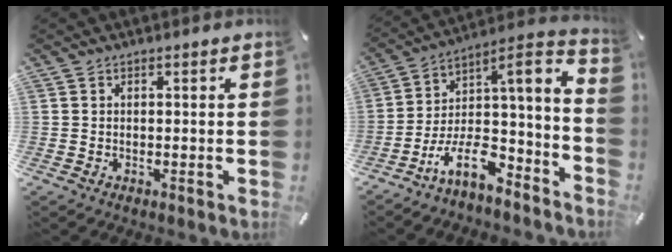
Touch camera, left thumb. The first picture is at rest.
{"total": 10.7, "force": [-5.7, 3.4, 8.4], "torque": [-0.142, 0.004, -0.108]}